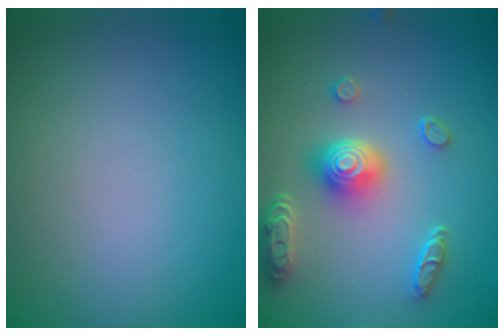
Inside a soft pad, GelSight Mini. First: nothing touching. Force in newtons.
{"total": 4.9, "press": 3.9, "slide": 3.0}